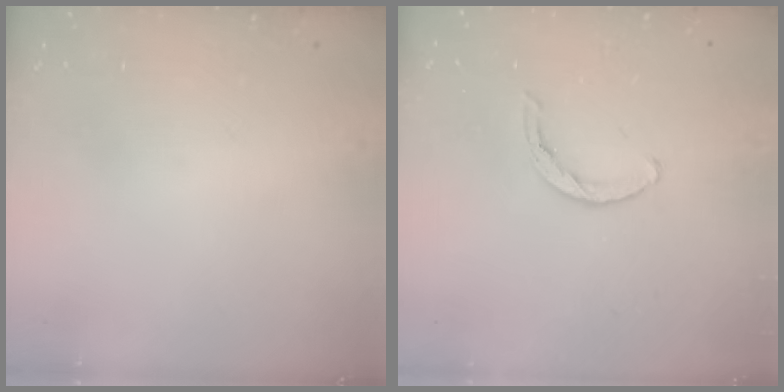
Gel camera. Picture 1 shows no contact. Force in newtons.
{"total": 3.4, "press": 3.4, "slide": 0.7}